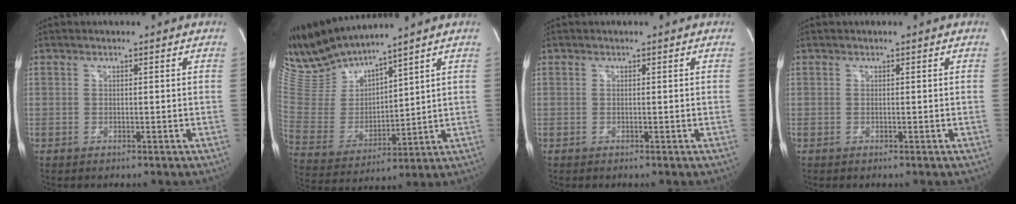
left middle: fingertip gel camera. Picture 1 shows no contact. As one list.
[{"total": 11.1, "force": [10.8, -0.1, 2.4], "torque": [-0.075, -0.003, 0.239]}, {"total": 0.0}, {"total": 0.0}]